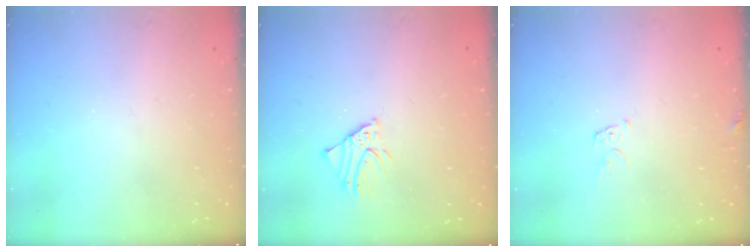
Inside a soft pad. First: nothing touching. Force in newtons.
{"total": 2.0, "press": 2.0, "slide": 0.1}
{"total": 5.0, "press": 5.0, "slide": 0.1}